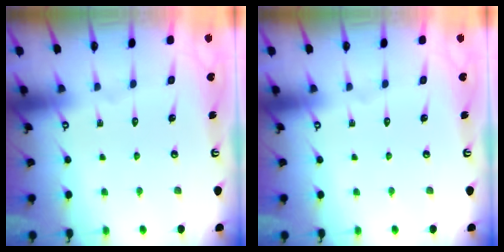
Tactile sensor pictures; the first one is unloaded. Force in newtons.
{"total": 0.0}